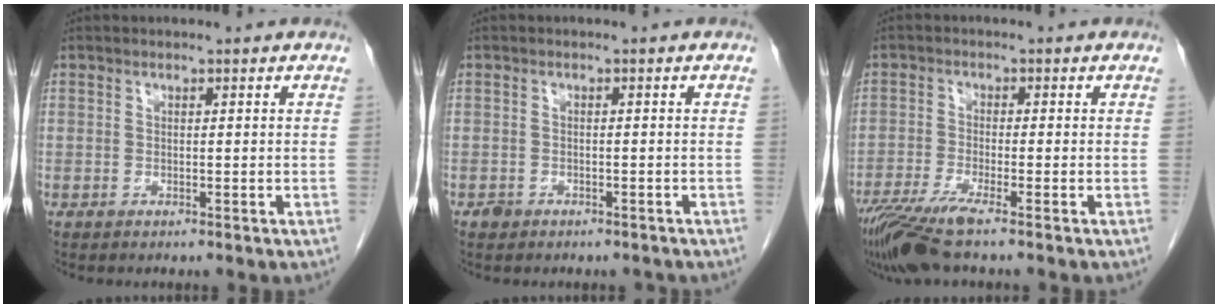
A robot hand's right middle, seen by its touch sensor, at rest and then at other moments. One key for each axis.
{"total": 2.5, "fx": -2.0, "fy": 1.4, "fz": 0.5, "tx": -0.011, "ty": 0.004, "tz": -0.026}
{"total": 7.6, "fx": -5.7, "fy": -0.3, "fz": 5.1, "tx": -0.096, "ty": -0.023, "tz": -0.103}